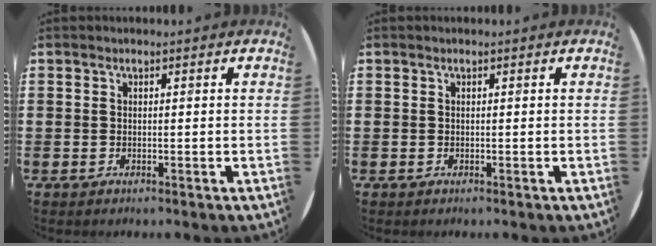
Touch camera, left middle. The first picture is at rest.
{"total": 0.0}